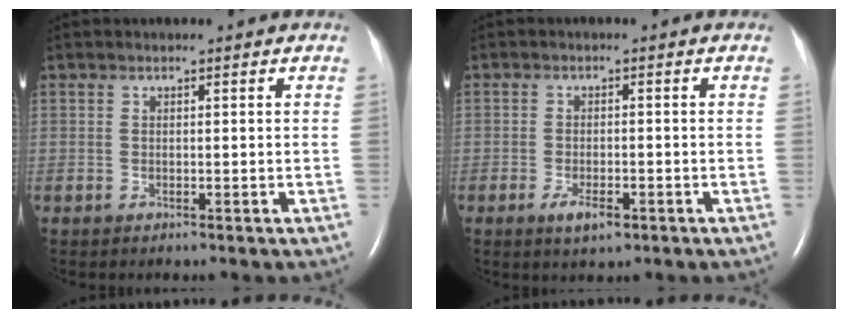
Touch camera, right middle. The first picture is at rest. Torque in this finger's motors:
{"motor_torque": [0.59, -0.52, 0.07, -0.04]}